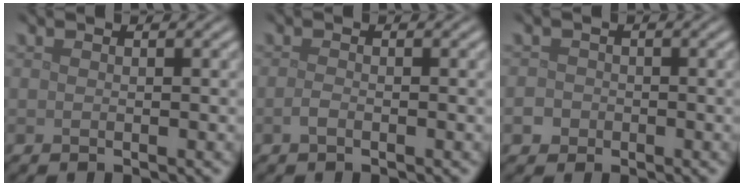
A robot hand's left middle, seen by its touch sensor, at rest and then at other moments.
{"total": 0.8, "force": [-0.5, 0.3, 0.6], "torque": [-0.014, 0.000, -0.010]}
{"total": 2.2, "force": [-1.1, 1.8, 0.5], "torque": [0.000, 0.002, -0.020]}